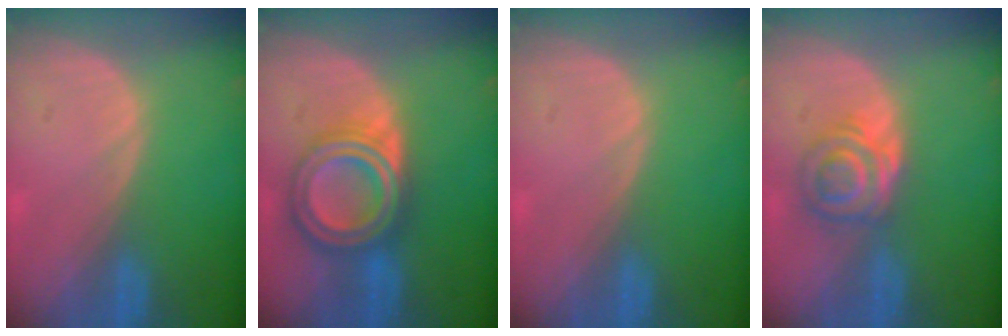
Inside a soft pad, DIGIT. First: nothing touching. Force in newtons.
{"total": 8.0, "press": 8.0, "slide": 0.5}
{"total": 0.0}
{"total": 5.5, "press": 5.2, "slide": 1.8}